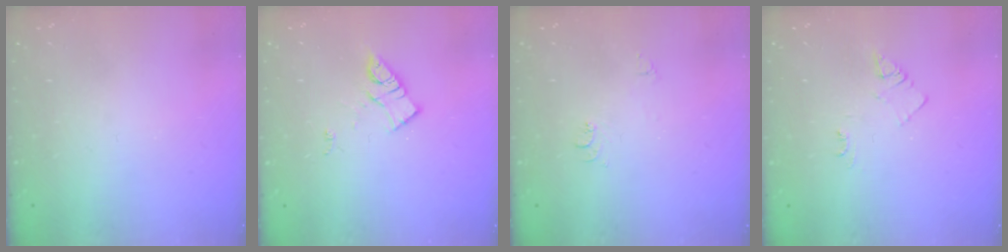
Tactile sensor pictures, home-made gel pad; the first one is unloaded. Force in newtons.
{"total": 10.7, "press": 10.7, "slide": 0.7}
{"total": 6.6, "press": 6.6, "slide": 0.6}
{"total": 3.8, "press": 3.8, "slide": 0.5}